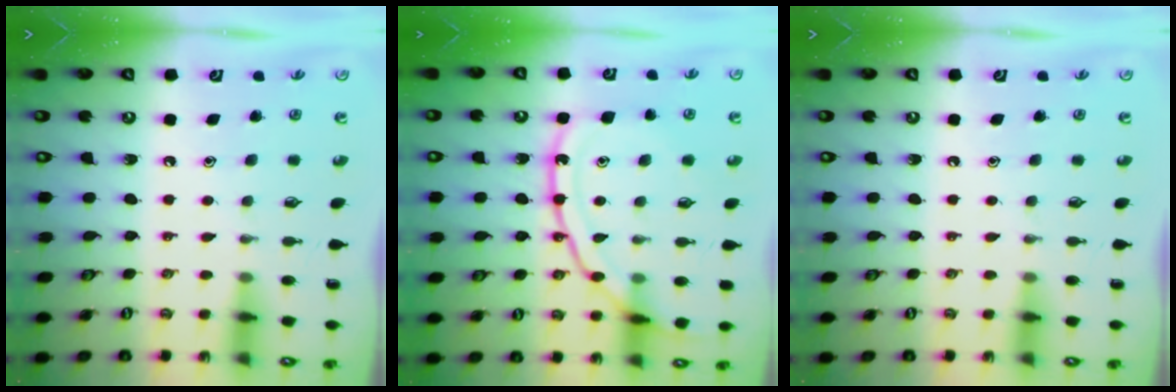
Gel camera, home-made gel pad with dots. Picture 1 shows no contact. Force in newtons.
{"total": 15.1, "press": 15.0, "slide": 1.4}
{"total": 0.0}